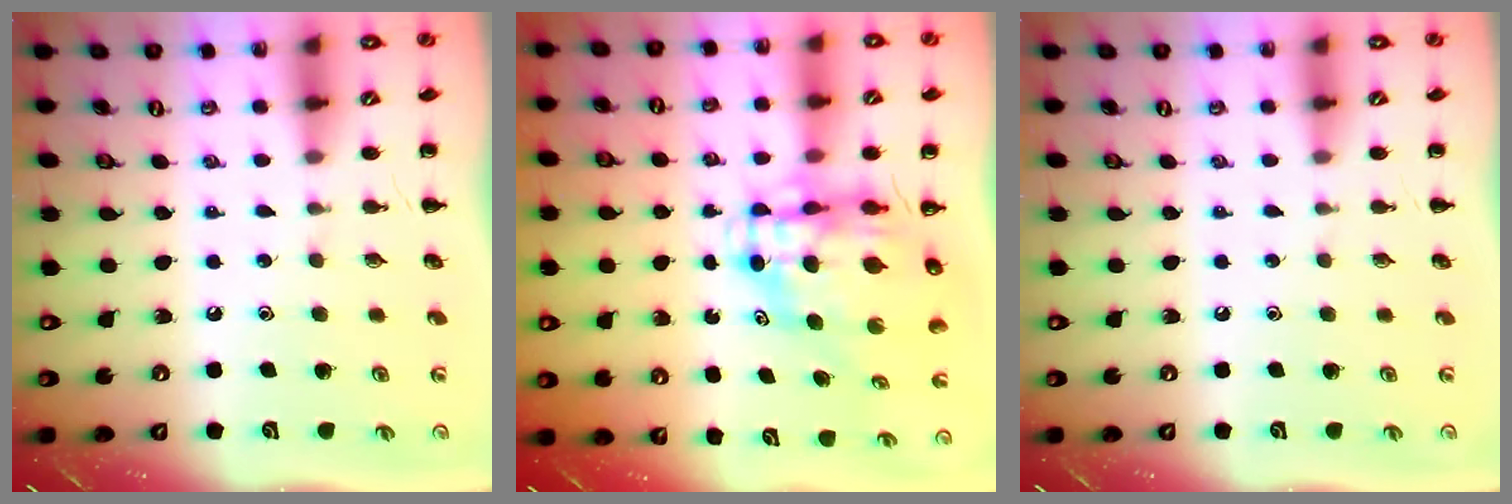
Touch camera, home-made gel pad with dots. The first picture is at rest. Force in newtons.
{"total": 9.1, "press": 8.6, "slide": 2.8}
{"total": 0.0}